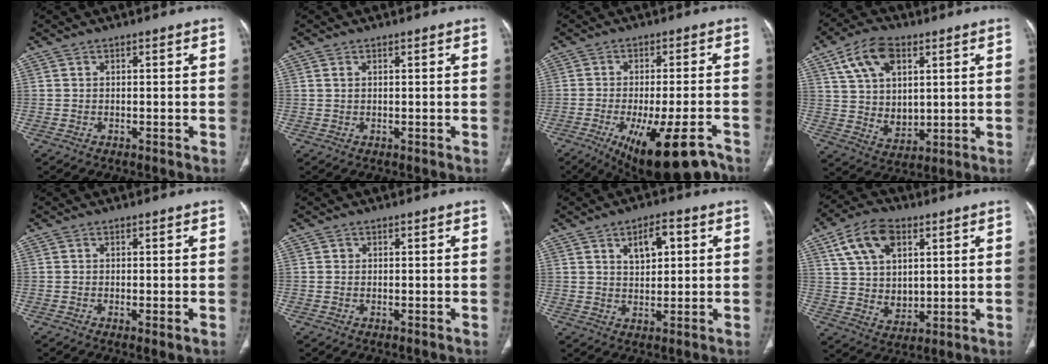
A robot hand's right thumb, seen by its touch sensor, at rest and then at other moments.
{"total": 0.7, "force": [0.3, 0.4, 0.4], "torque": [-0.010, 0.003, 0.007]}
{"total": 16.7, "force": [-10.8, 4.8, 11.9], "torque": [-0.152, 0.029, -0.158]}
{"total": 12.8, "force": [5.5, 8.0, 8.4], "torque": [-0.131, -0.021, 0.109]}
{"total": 1.8, "force": [-0.4, 0.3, 1.7], "torque": [-0.034, -0.009, -0.006]}
{"total": 0.5, "force": [0.1, 0.5, 0.1], "torque": [0.002, 0.003, 0.002]}
{"total": 6.1, "force": [2.3, 3.1, 4.6], "torque": [-0.059, -0.003, 0.039]}
{"total": 13.2, "force": [5.7, 8.5, 8.3], "torque": [-0.130, -0.015, 0.110]}